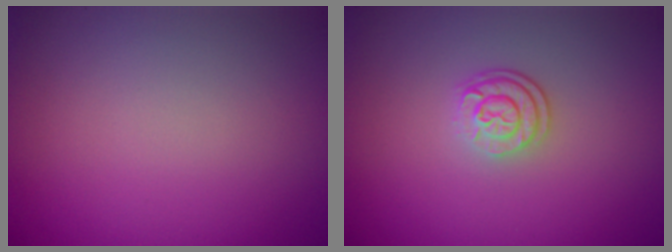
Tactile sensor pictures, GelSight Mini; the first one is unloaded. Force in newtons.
{"total": 2.7, "press": 2.0, "slide": 1.8}